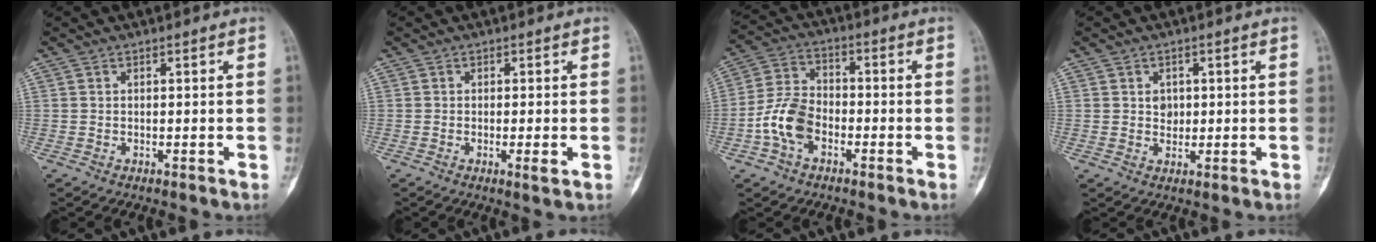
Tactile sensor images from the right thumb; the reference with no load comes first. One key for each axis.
{"total": 2.1, "fx": -0.5, "fy": 0.2, "fz": 2.1, "tx": -0.035, "ty": -0.008, "tz": -0.010}
{"total": 9.2, "fx": -3.3, "fy": 5.9, "fz": 6.2, "tx": -0.119, "ty": 0.032, "tz": -0.071}
{"total": 1.9, "fx": 0.6, "fy": 1.6, "fz": 0.9, "tx": -0.001, "ty": -0.004, "tz": 0.013}